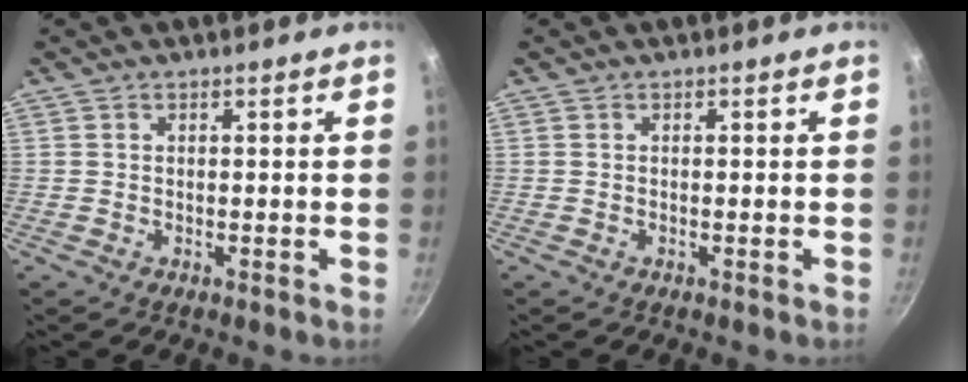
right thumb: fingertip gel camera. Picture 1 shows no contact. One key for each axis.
{"total": 0.0}